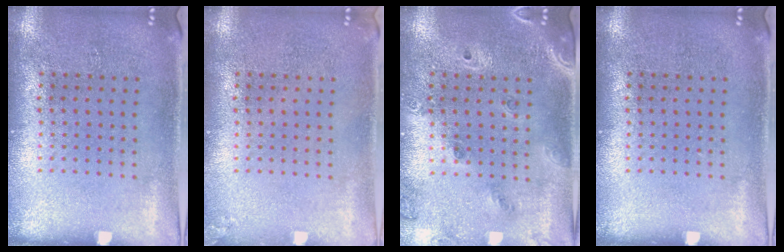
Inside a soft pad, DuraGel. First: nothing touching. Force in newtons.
{"total": 0.6, "press": 0.6, "slide": 0.0}
{"total": 1.6, "press": 1.4, "slide": 0.8}
{"total": 0.0}